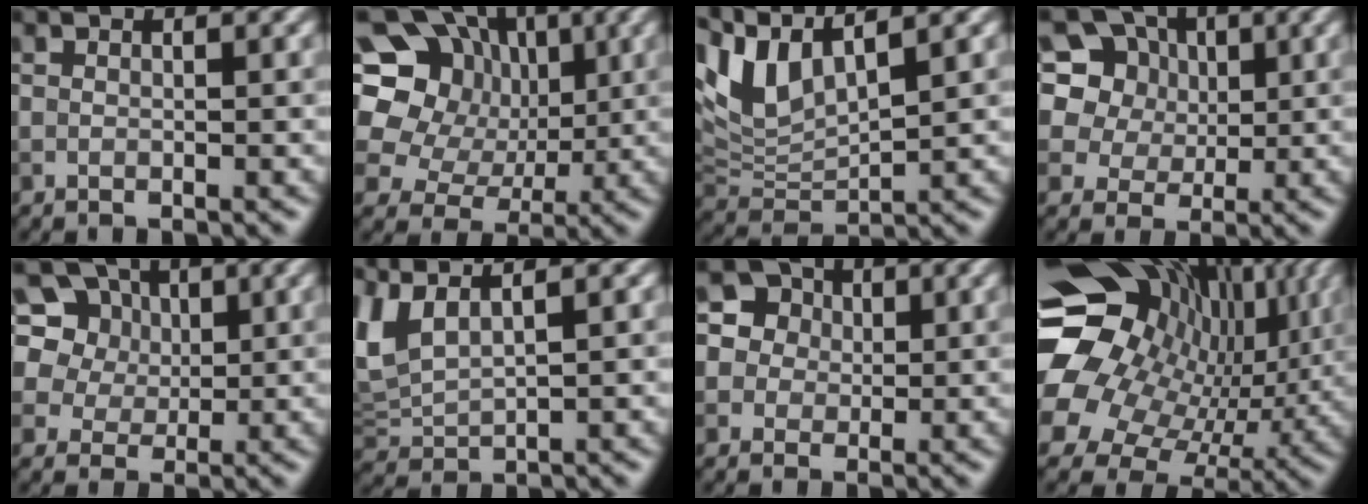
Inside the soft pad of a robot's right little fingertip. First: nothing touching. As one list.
[{"total": 13.5, "force": [3.9, 11.3, 6.3], "torque": [-0.142, 0.042, 0.043]}, {"total": 6.5, "force": [4.3, 2.4, 4.2], "torque": [-0.104, 0.011, 0.084]}, {"total": 10.9, "force": [5.7, 8.0, 4.8], "torque": [-0.109, 0.030, 0.083]}, {"total": 11.2, "force": [6.3, 7.8, 5.1], "torque": [-0.107, 0.028, 0.092]}, {"total": 4.3, "force": [2.3, 1.7, 3.2], "torque": [-0.092, 0.009, 0.051]}, {"total": 5.6, "force": [2.3, 4.9, 1.7], "torque": [-0.027, 0.022, 0.028]}, {"total": 18.0, "force": [4.0, 14.1, 10.5], "torque": [-0.199, -0.001, 0.091]}]